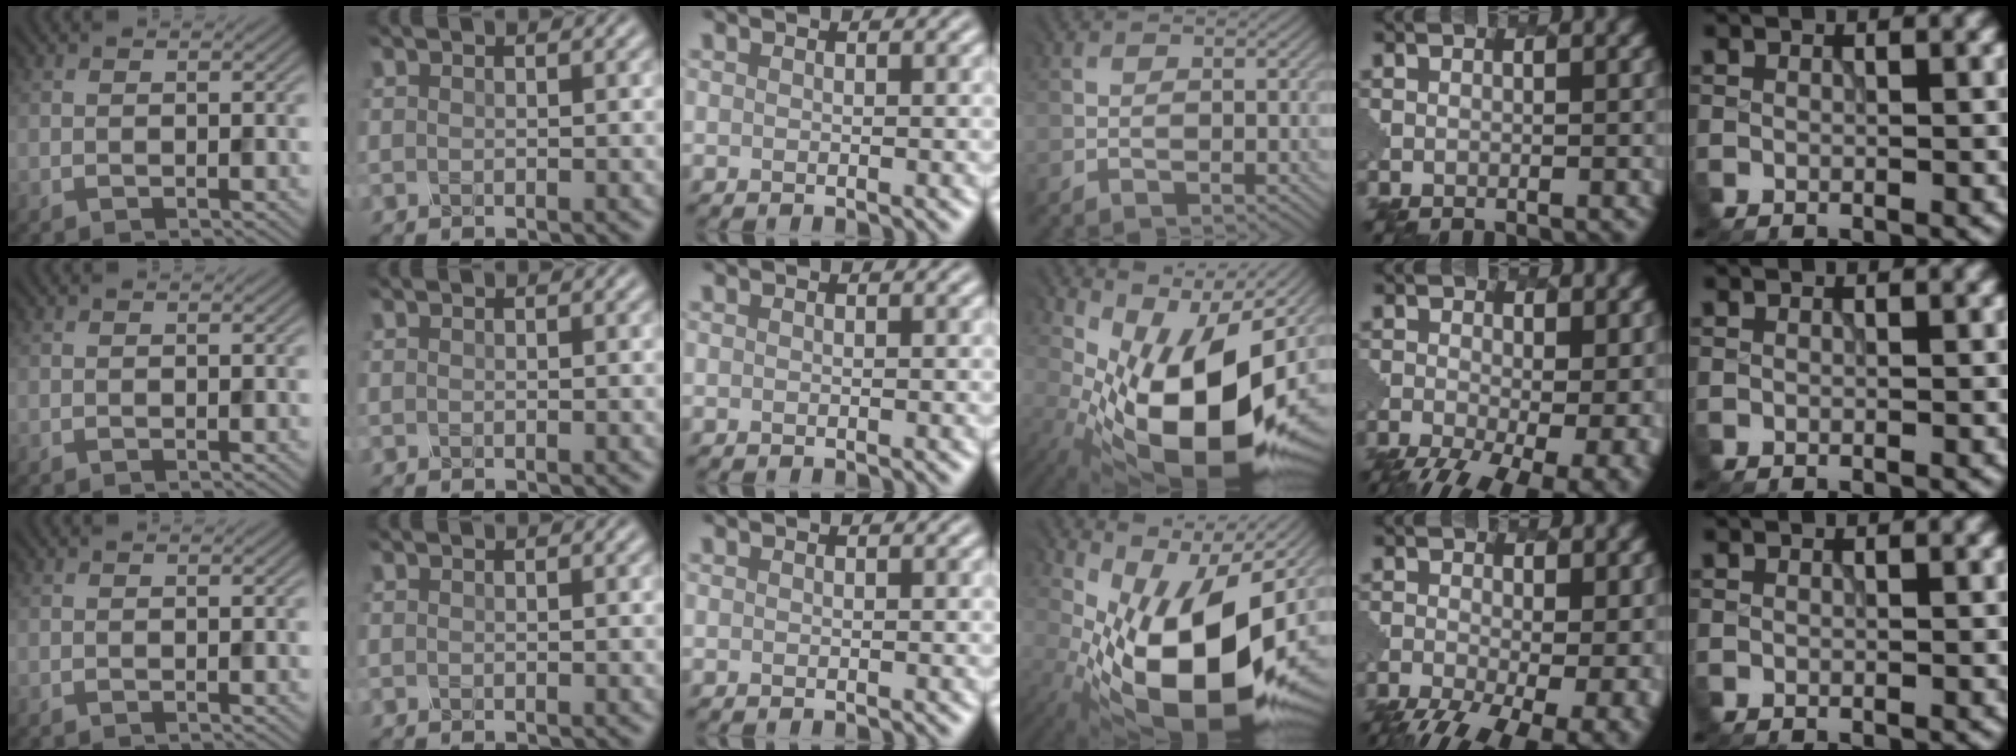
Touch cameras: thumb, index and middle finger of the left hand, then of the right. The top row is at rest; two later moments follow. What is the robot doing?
{"motion": "dispense", "object": "toothpaste"}